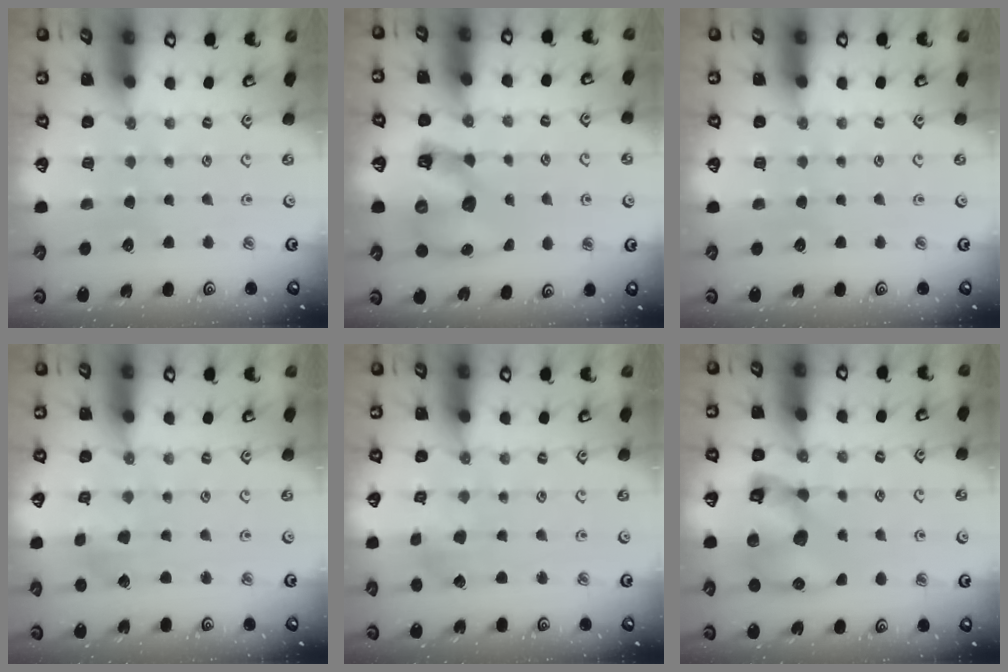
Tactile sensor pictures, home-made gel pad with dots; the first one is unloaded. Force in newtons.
{"total": 10.5, "press": 10.4, "slide": 1.6}
{"total": 0.0}
{"total": 2.6, "press": 2.5, "slide": 0.4}
{"total": 2.6, "press": 2.6, "slide": 0.2}
{"total": 13.2, "press": 13.1, "slide": 1.9}